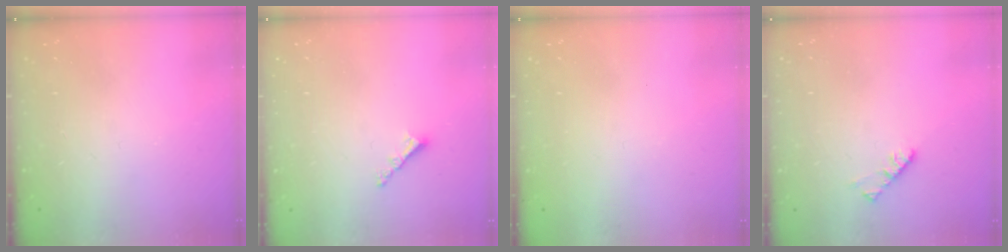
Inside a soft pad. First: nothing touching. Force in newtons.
{"total": 2.9, "press": 2.9, "slide": 0.5}
{"total": 0.9, "press": 0.8, "slide": 0.3}
{"total": 4.5, "press": 4.5, "slide": 0.5}